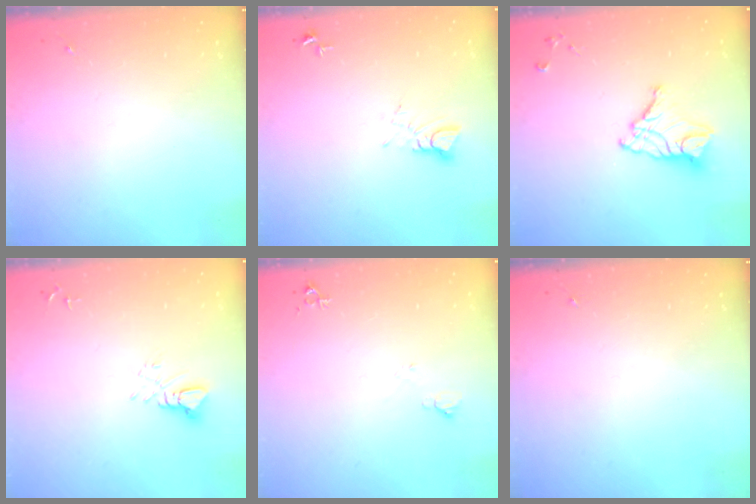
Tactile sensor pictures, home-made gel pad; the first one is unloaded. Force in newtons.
{"total": 3.9, "press": 3.9, "slide": 0.2}
{"total": 12.7, "press": 12.6, "slide": 1.1}
{"total": 5.3, "press": 5.3, "slide": 0.3}
{"total": 5.2, "press": 5.1, "slide": 1.1}
{"total": 0.0}